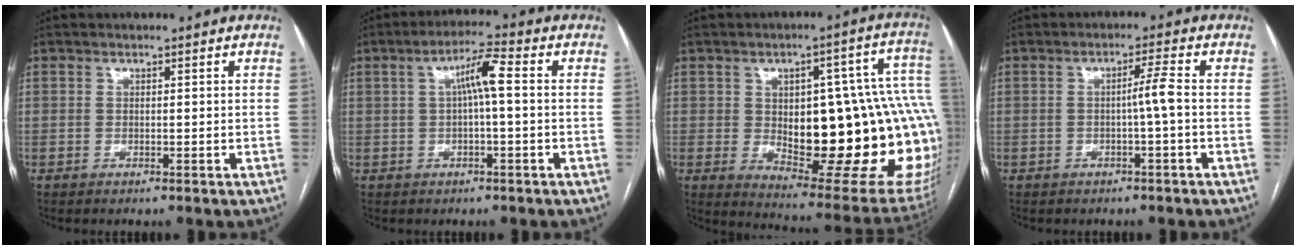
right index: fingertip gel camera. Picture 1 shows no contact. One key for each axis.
{"total": 5.3, "fx": 0.6, "fy": 0.5, "fz": 5.2, "tx": -0.091, "ty": 0.018, "tz": 0.008}
{"total": 29.5, "fx": -1.8, "fy": 8.7, "fz": 28.1, "tx": -0.293, "ty": 0.026, "tz": 0.003}
{"total": 2.9, "fx": -0.6, "fy": -0.6, "fz": 2.7, "tx": -0.044, "ty": 0.004, "tz": -0.009}